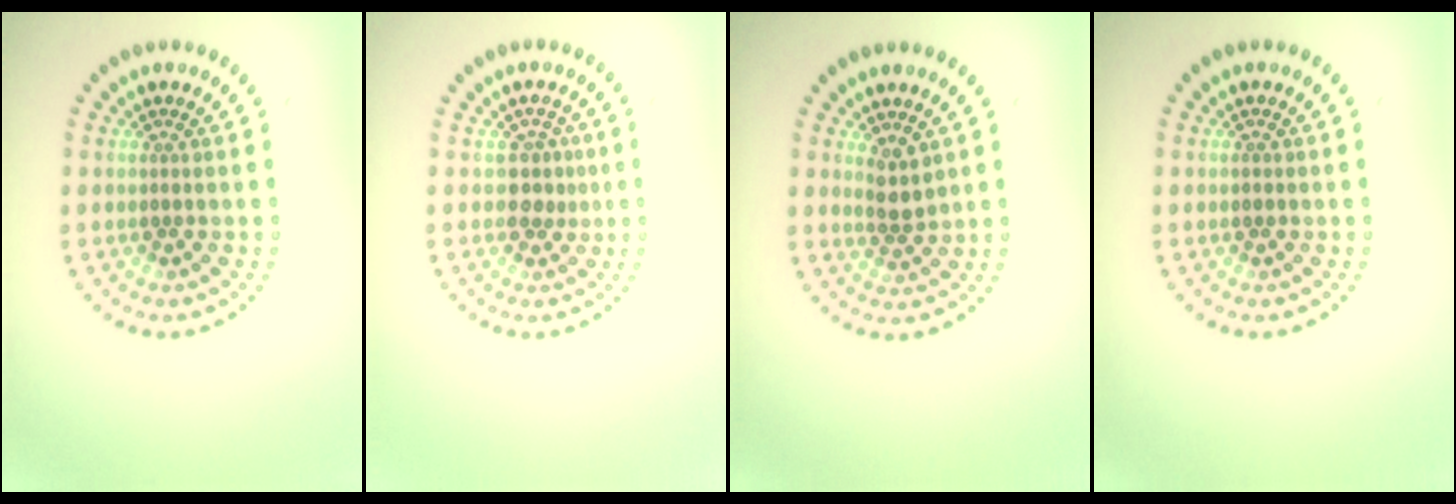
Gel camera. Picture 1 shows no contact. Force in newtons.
{"total": 2.0, "press": 1.6, "slide": 1.1}
{"total": 1.9, "press": 1.7, "slide": 1.0}
{"total": 0.8, "press": 0.7, "slide": 0.1}